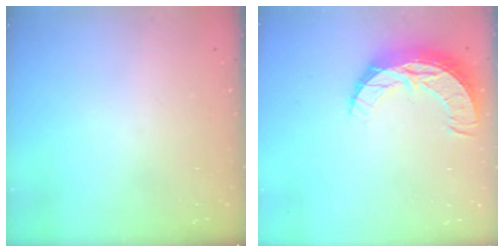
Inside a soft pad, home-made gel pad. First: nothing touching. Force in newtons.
{"total": 10.3, "press": 10.3, "slide": 0.9}